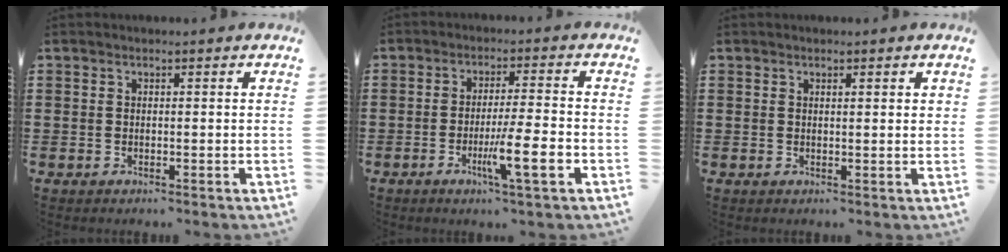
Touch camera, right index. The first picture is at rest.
{"total": 7.9, "force": [-2.9, 0.5, 7.3], "torque": [-0.123, -0.011, -0.048]}
{"total": 0.9, "force": [0.7, 0.2, 0.6], "torque": [-0.014, 0.002, 0.012]}